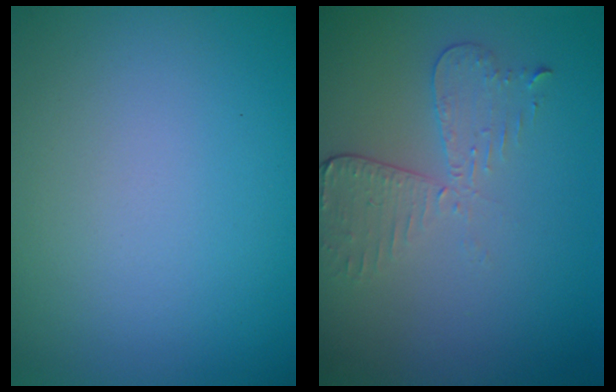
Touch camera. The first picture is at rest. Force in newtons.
{"total": 3.0, "press": 2.6, "slide": 1.5}